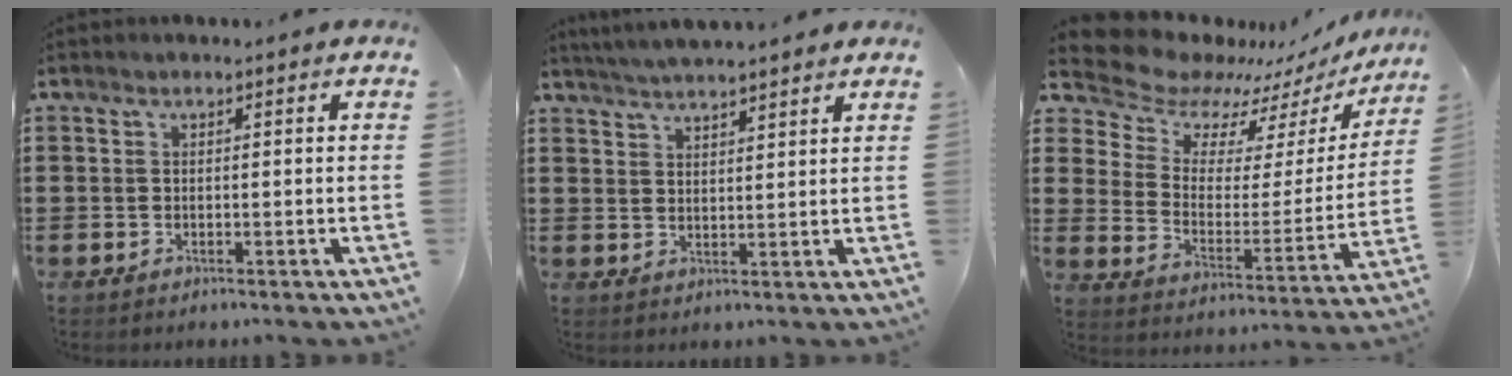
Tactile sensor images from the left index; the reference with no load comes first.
{"total": 3.6, "force": [3.5, -0.4, 0.6], "torque": [-0.023, -0.011, 0.062]}
{"total": 10.2, "force": [9.4, 3.3, 2.2], "torque": [-0.083, -0.077, 0.160]}